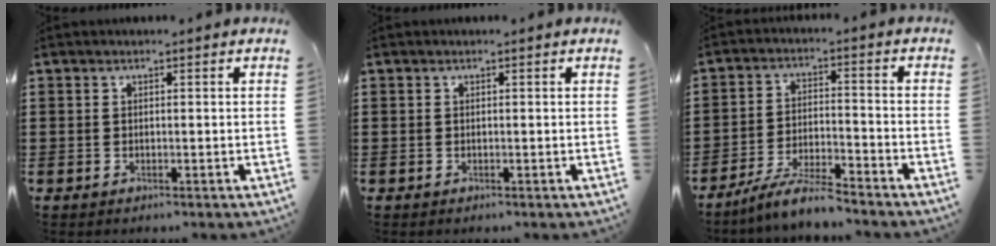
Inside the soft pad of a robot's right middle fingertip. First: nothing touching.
{"total": 0.0}
{"total": 6.4, "force": [-5.8, 0.2, 2.8], "torque": [-0.062, -0.007, -0.112]}